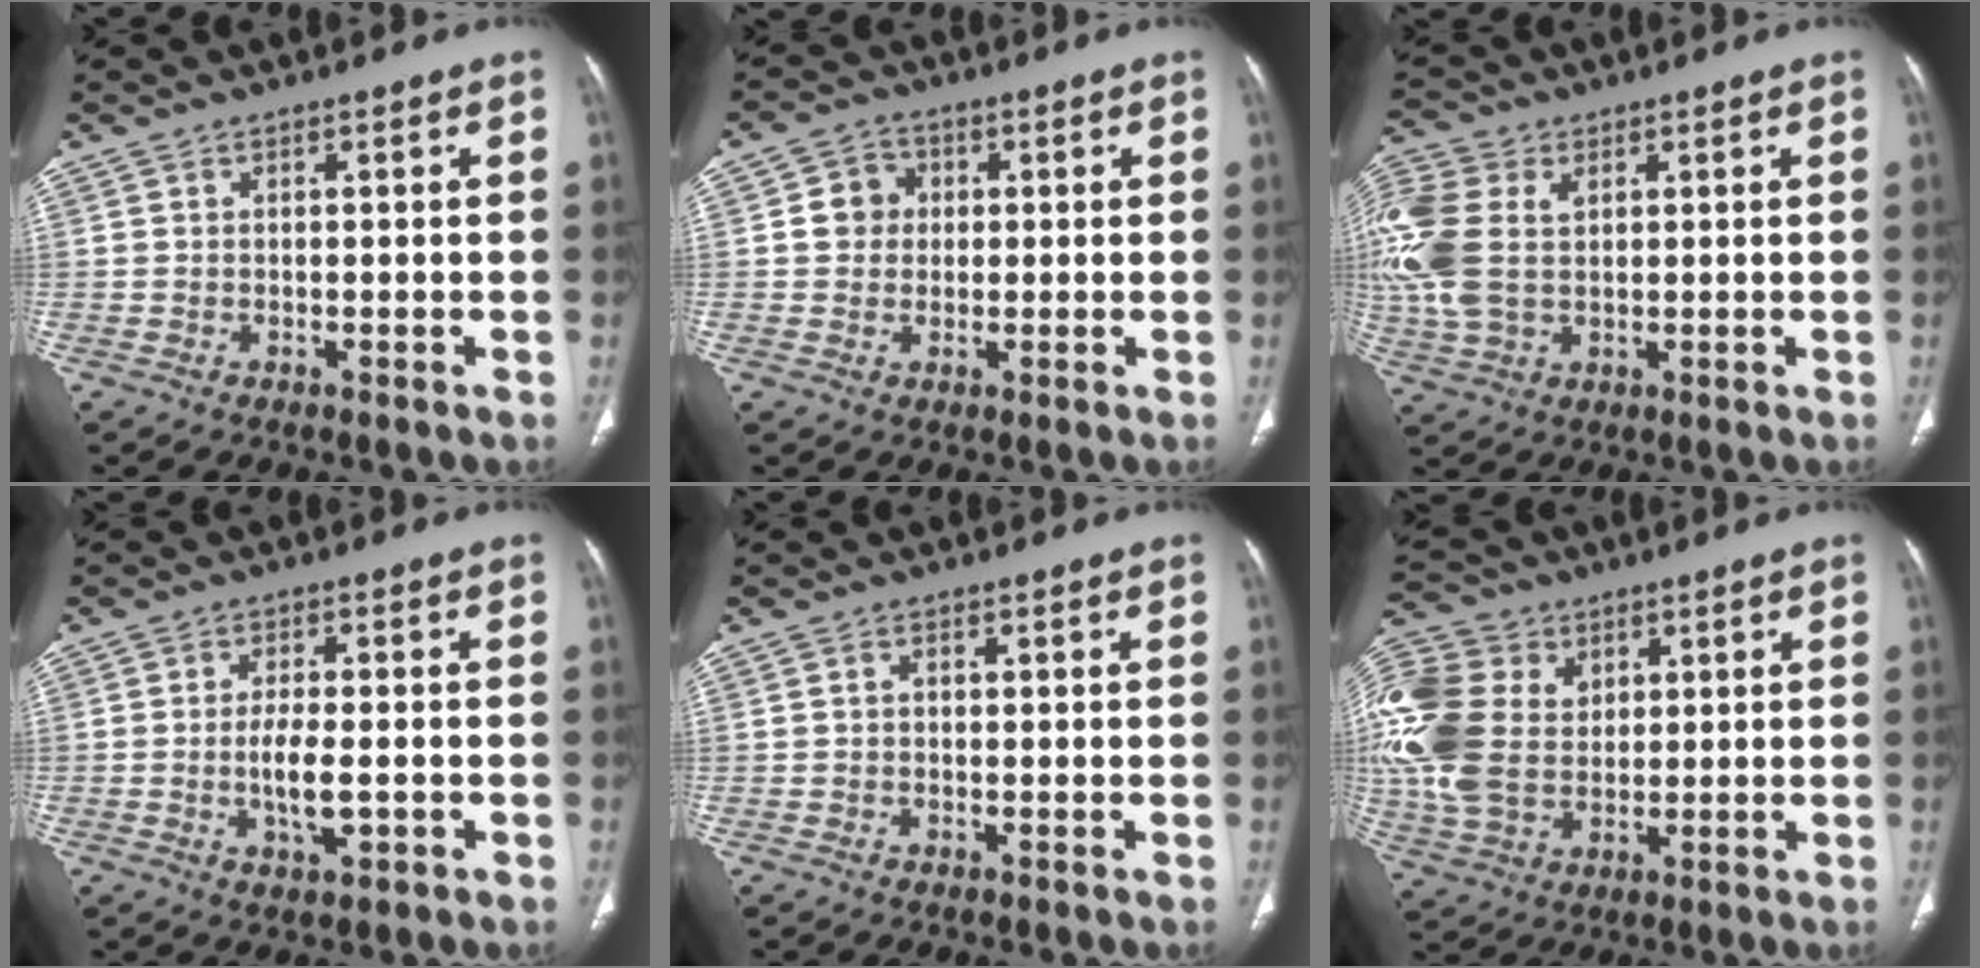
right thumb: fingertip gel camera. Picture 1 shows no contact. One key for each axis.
{"total": 5.0, "fx": 0.6, "fy": 4.6, "fz": 1.9, "tx": -0.009, "ty": 0.007, "tz": 0.005}
{"total": 13.7, "fx": 2.7, "fy": 9.1, "fz": 9.8, "tx": -0.249, "ty": 0.011, "tz": 0.054}
{"total": 5.7, "fx": -1.3, "fy": 2.2, "fz": 5.1, "tx": -0.091, "ty": -0.001, "tz": -0.022}
{"total": 0.7, "fx": 0.0, "fy": 0.5, "fz": 0.5, "tx": -0.005, "ty": 0.003, "tz": -0.005}
{"total": 18.2, "fx": 3.3, "fy": 13.6, "fz": 11.6, "tx": -0.267, "ty": 0.003, "tz": 0.064}